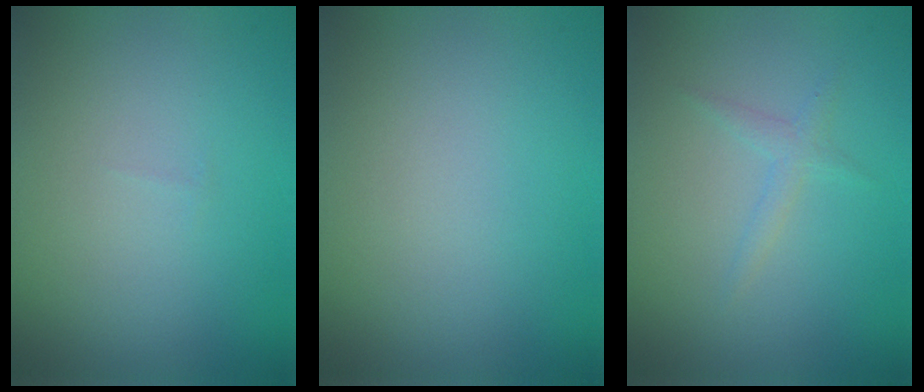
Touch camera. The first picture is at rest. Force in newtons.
{"total": 0.0}
{"total": 1.2, "press": 1.2, "slide": 0.1}